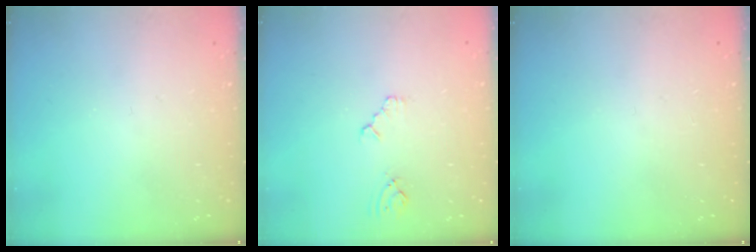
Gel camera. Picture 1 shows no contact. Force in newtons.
{"total": 2.3, "press": 2.3, "slide": 0.4}
{"total": 0.0}